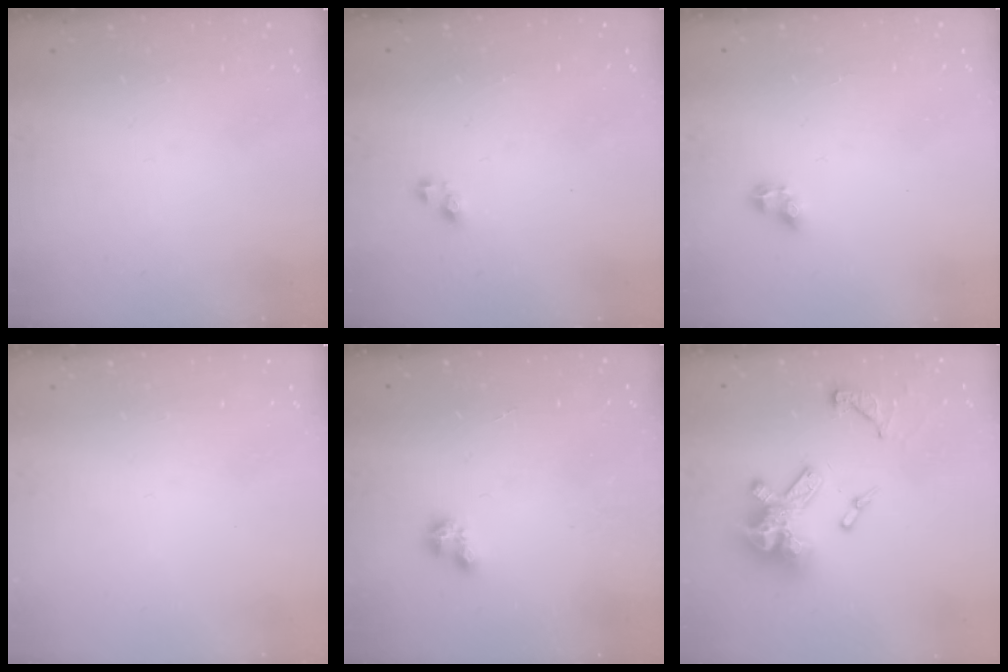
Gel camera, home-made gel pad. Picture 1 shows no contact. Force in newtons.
{"total": 3.7, "press": 3.7, "slide": 0.5}
{"total": 2.9, "press": 2.6, "slide": 1.1}
{"total": 0.0}
{"total": 1.0, "press": 1.0, "slide": 0.1}
{"total": 16.7, "press": 16.6, "slide": 1.8}